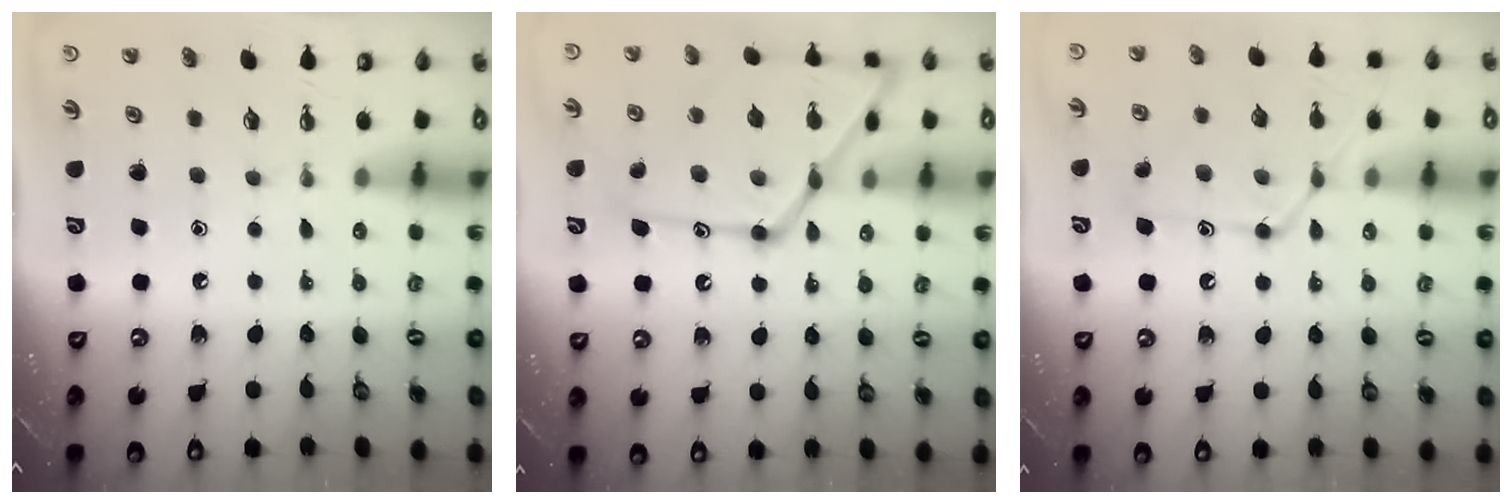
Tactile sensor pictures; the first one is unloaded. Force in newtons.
{"total": 23.5, "press": 23.5, "slide": 1.9}
{"total": 13.6, "press": 13.5, "slide": 0.9}